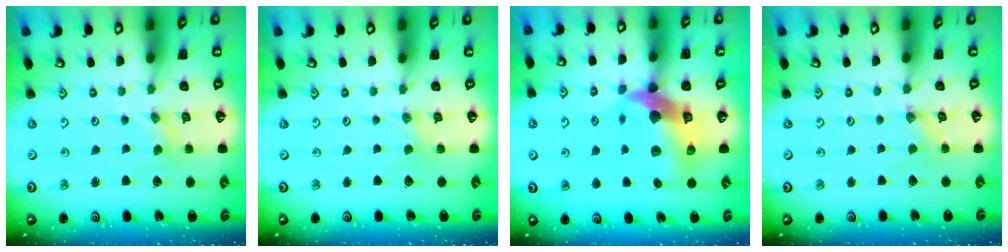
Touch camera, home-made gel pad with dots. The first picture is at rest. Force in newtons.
{"total": 0.0}
{"total": 14.7, "press": 14.5, "slide": 2.3}
{"total": 0.8, "press": 0.8, "slide": 0.1}